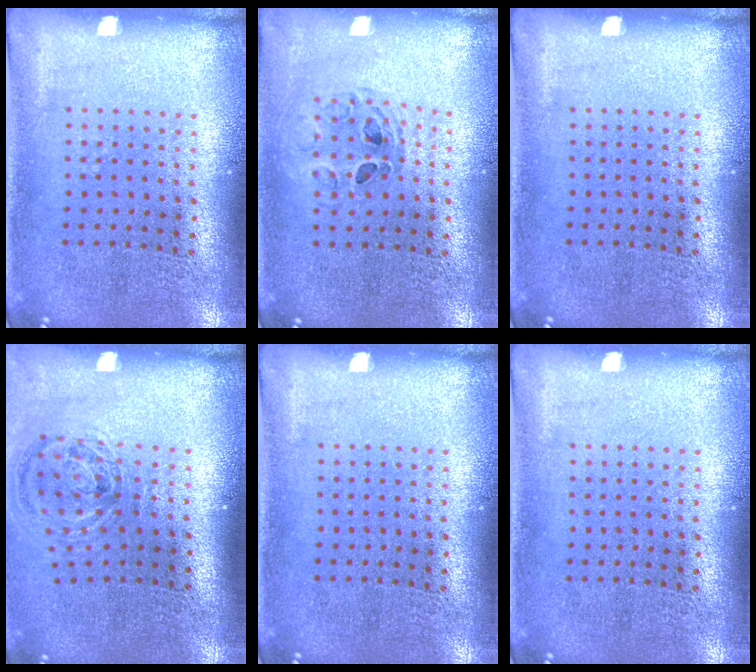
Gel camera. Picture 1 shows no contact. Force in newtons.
{"total": 0.5, "press": 0.4, "slide": 0.2}
{"total": 0.0}
{"total": 1.2, "press": 1.0, "slide": 0.6}
{"total": 0.0}
{"total": 0.0}